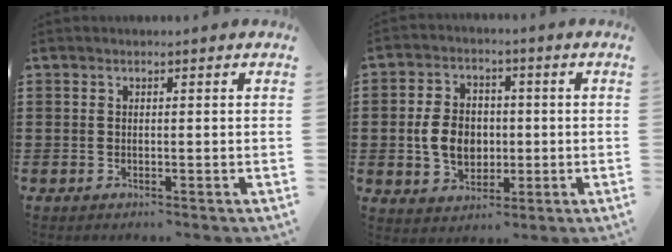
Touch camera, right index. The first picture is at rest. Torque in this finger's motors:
{"motor_torque": [1.89, 0.25, 0.70, 0.11]}